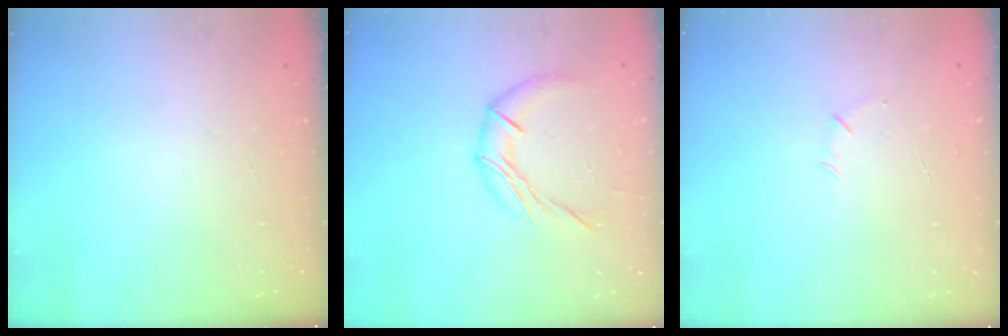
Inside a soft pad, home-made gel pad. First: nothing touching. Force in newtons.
{"total": 10.1, "press": 10.1, "slide": 0.2}
{"total": 4.5, "press": 4.3, "slide": 1.2}